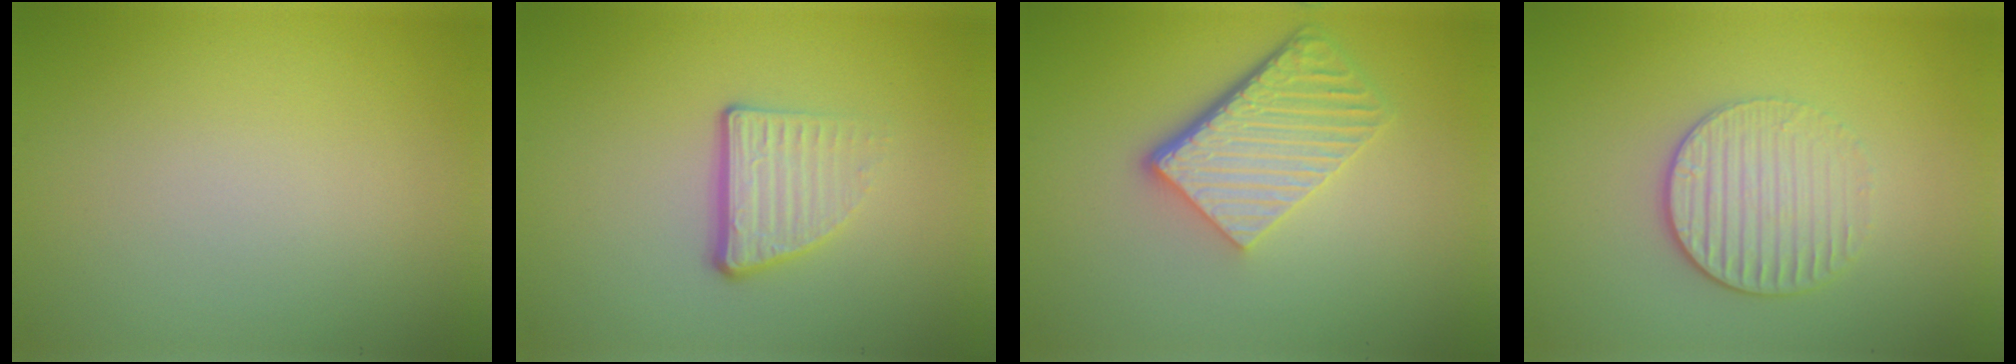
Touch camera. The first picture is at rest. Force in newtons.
{"total": 3.7, "press": 2.2, "slide": 3.0}
{"total": 5.8, "press": 4.0, "slide": 4.2}
{"total": 3.0, "press": 2.7, "slide": 1.3}